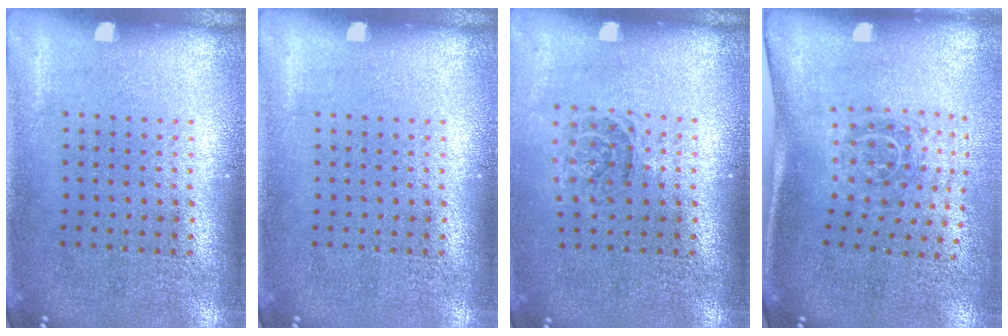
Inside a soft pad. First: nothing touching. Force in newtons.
{"total": 0.0}
{"total": 1.2, "press": 1.1, "slide": 0.5}
{"total": 1.8, "press": 1.2, "slide": 1.4}